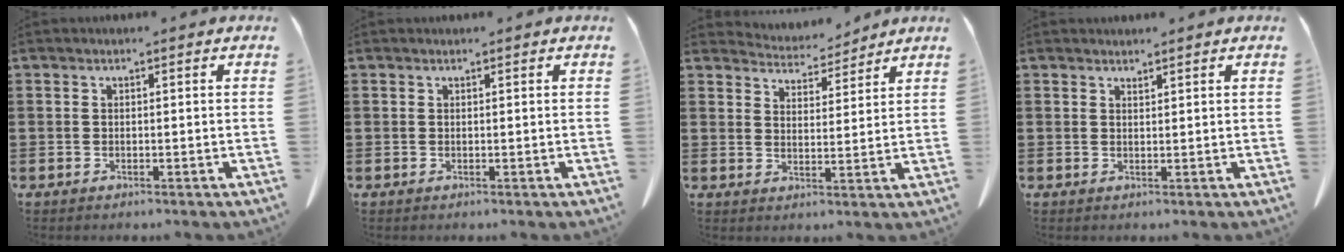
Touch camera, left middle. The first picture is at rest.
{"total": 0.0}
{"total": 5.0, "force": [4.9, 0.8, 0.4], "torque": [-0.027, -0.024, 0.089]}
{"total": 1.1, "force": [1.1, 0.1, 0.1], "torque": [-0.003, -0.001, 0.021]}